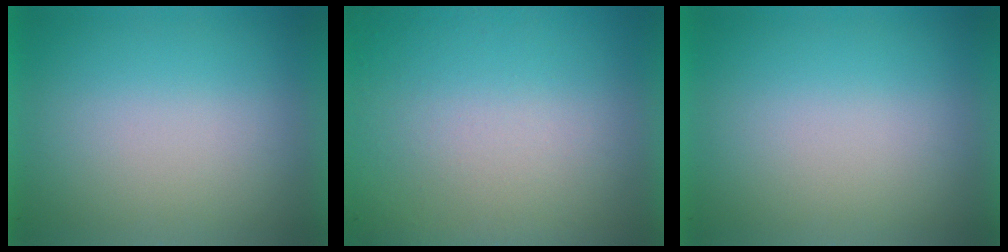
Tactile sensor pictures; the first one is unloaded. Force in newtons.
{"total": 6.0}
{"total": 0.0}